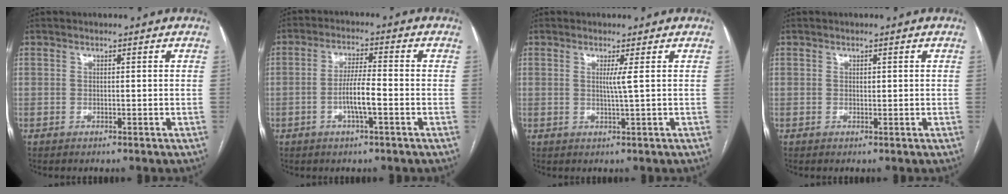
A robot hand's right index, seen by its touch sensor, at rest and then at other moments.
{"total": 5.4, "force": [-1.7, 0.6, 5.1], "torque": [-0.102, 0.004, -0.029]}
{"total": 1.8, "force": [0.5, -0.7, 1.6], "torque": [-0.033, -0.005, 0.009]}
{"total": 0.5, "force": [0.1, 0.4, 0.3], "torque": [-0.004, 0.000, 0.002]}